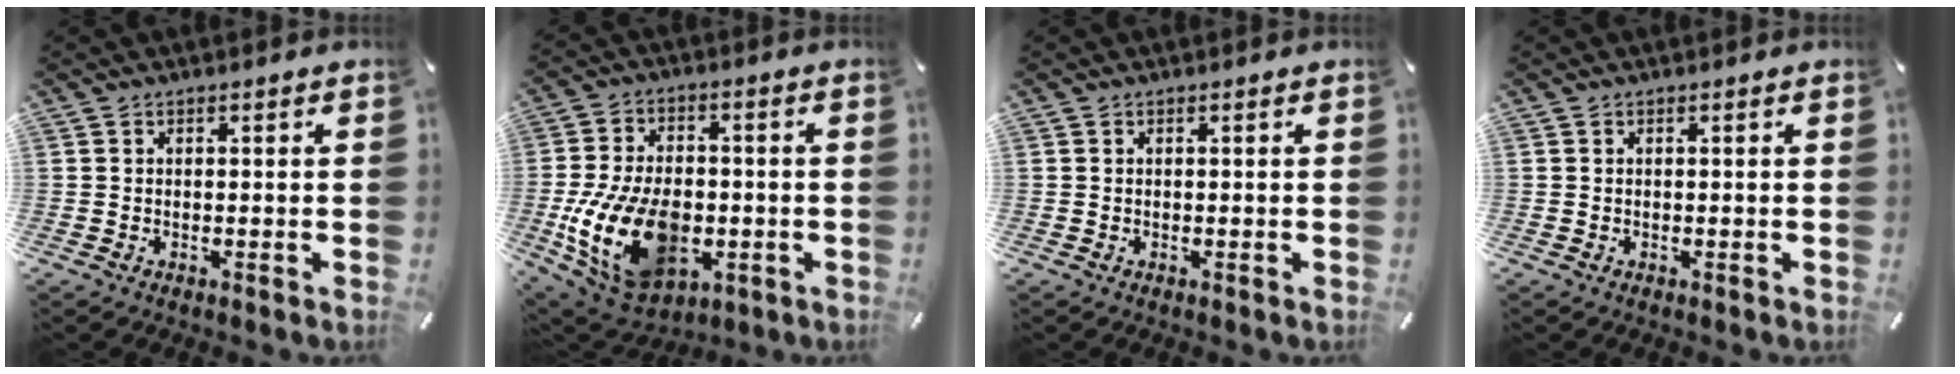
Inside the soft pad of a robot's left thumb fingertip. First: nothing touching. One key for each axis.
{"total": 19.0, "fx": -3.9, "fy": 12.6, "fz": 13.6, "tx": -0.286, "ty": 0.005, "tz": -0.059}
{"total": 0.0}
{"total": 0.0}